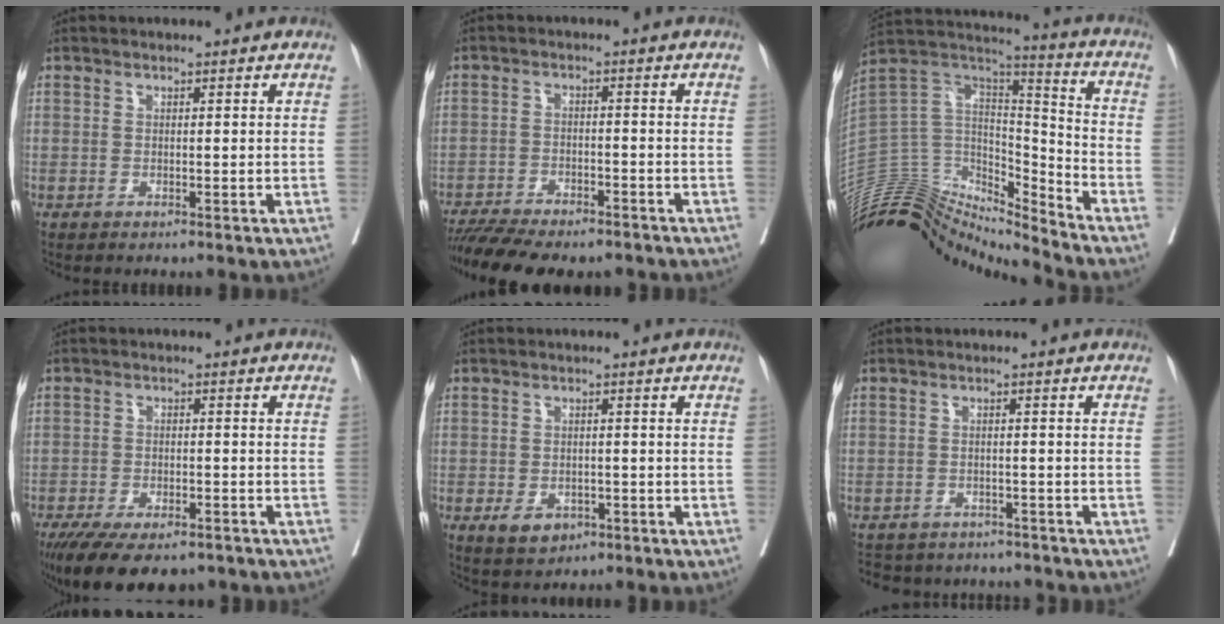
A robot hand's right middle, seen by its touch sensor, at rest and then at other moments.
{"total": 13.2, "force": [-11.5, 3.1, 5.6], "torque": [-0.103, -0.002, -0.168]}
{"total": 17.2, "force": [-16.5, 4.2, 2.6], "torque": [-0.042, 0.092, -0.290]}
{"total": 13.6, "force": [-10.1, 5.3, 7.5], "torque": [-0.141, -0.019, -0.148]}
{"total": 4.1, "force": [-2.1, 2.8, 2.2], "torque": [-0.033, -0.001, -0.022]}
{"total": 9.7, "force": [-8.9, 3.4, 1.6], "torque": [-0.030, 0.013, -0.110]}